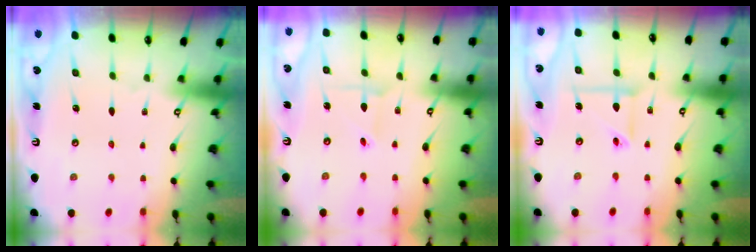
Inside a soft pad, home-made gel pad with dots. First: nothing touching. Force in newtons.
{"total": 2.2, "press": 2.2, "slide": 0.2}
{"total": 5.1, "press": 5.0, "slide": 0.5}